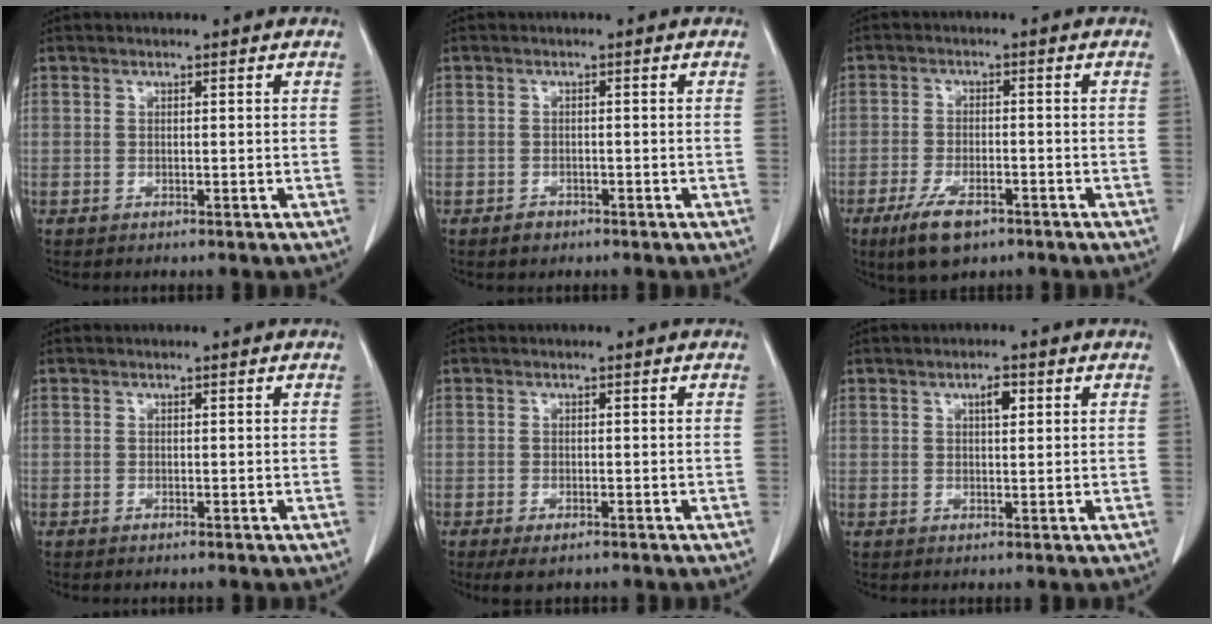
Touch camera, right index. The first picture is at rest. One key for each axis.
{"total": 1.9, "fx": -1.4, "fy": 1.2, "fz": 0.5, "tx": -0.010, "ty": 0.003, "tz": -0.019}
{"total": 6.9, "fx": -4.4, "fy": 2.5, "fz": 4.7, "tx": -0.097, "ty": -0.011, "tz": -0.074}
{"total": 0.0}
{"total": 3.0, "fx": -2.1, "fy": 1.2, "fz": 1.8, "tx": -0.034, "ty": -0.007, "tz": -0.027}
{"total": 2.1, "fx": 0.9, "fy": 0.7, "fz": 1.8, "tx": -0.032, "ty": 0.000, "tz": 0.014}